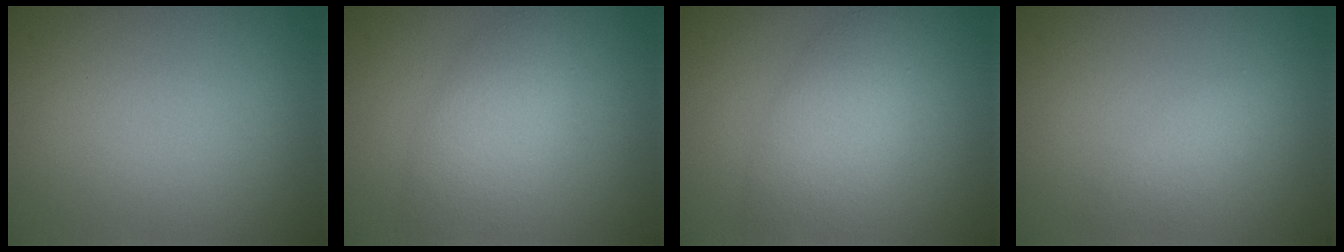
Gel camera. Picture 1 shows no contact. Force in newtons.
{"total": 4.2, "press": 4.2, "slide": 0.1}
{"total": 4.6, "press": 4.6, "slide": 0.1}
{"total": 2.0, "press": 2.0, "slide": 0.1}